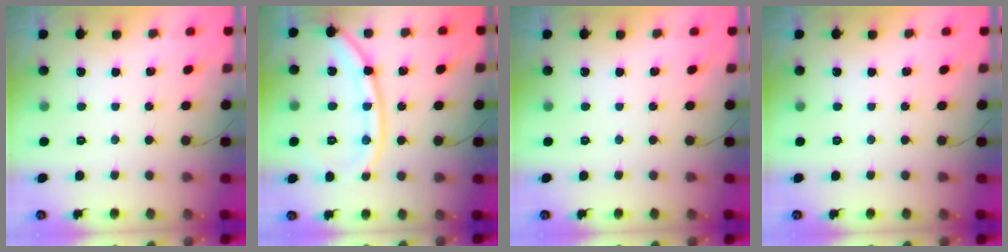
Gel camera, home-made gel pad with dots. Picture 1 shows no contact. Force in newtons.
{"total": 14.2, "press": 14.1, "slide": 1.5}
{"total": 0.0}
{"total": 0.0}